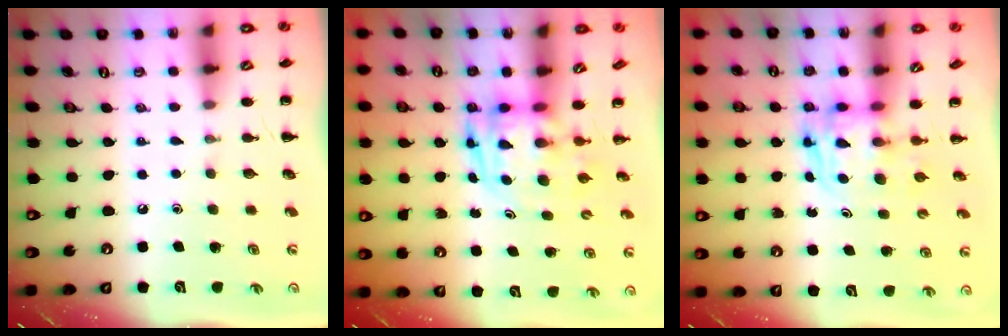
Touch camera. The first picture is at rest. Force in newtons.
{"total": 3.3, "press": 3.2, "slide": 0.7}
{"total": 2.7, "press": 2.7, "slide": 0.2}